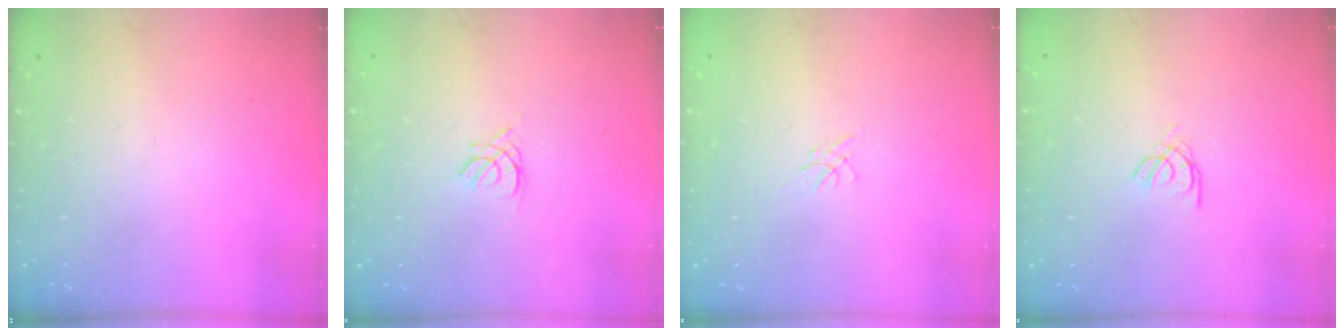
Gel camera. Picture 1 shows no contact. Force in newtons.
{"total": 1.3, "press": 1.3, "slide": 0.3}
{"total": 0.0}
{"total": 2.1, "press": 2.1, "slide": 0.2}